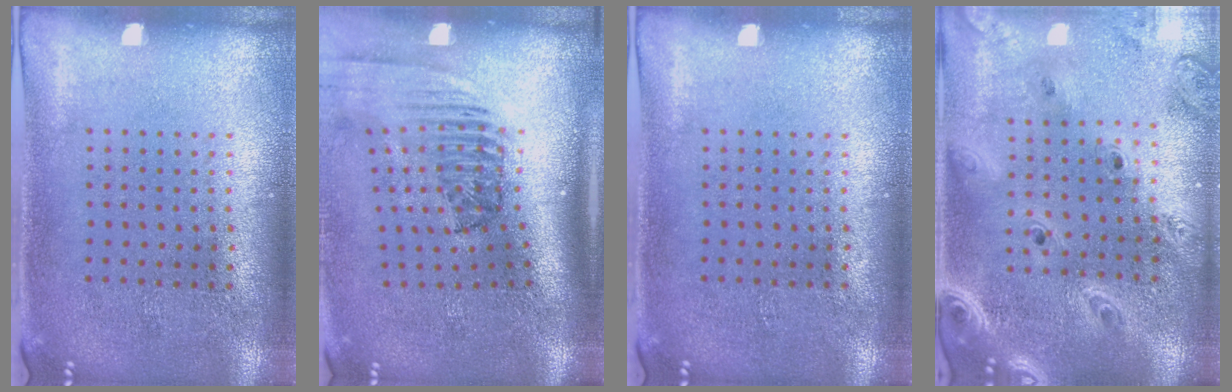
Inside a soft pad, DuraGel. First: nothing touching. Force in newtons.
{"total": 2.4, "press": 1.5, "slide": 1.8}
{"total": 0.0}
{"total": 3.0, "press": 2.5, "slide": 1.6}